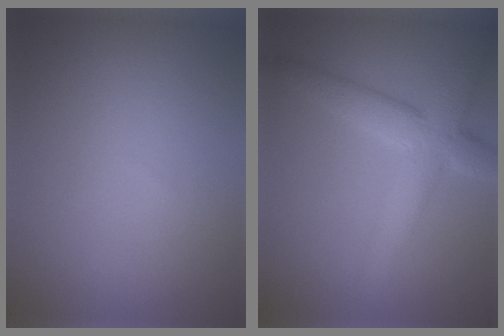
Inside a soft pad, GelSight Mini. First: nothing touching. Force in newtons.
{"total": 5.6, "press": 5.6, "slide": 0.3}